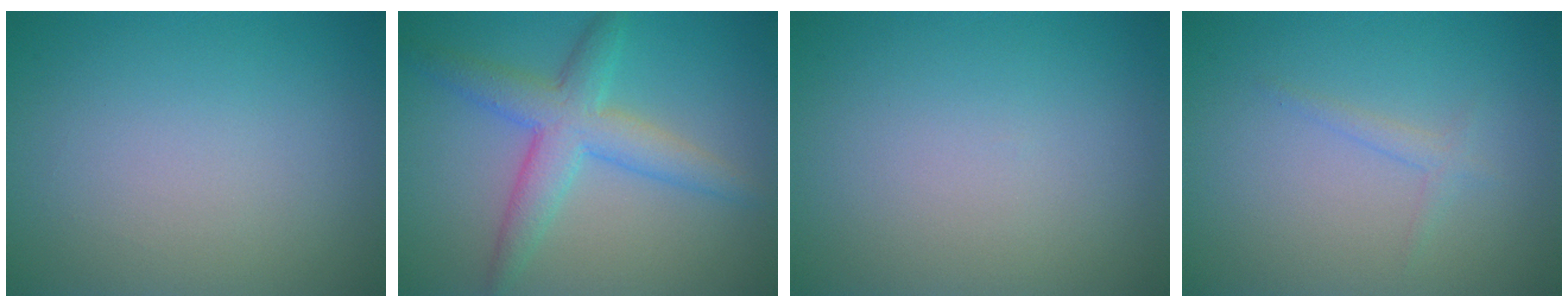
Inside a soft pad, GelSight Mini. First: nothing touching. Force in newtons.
{"total": 4.9, "press": 4.9, "slide": 0.1}
{"total": 0.0}
{"total": 1.0, "press": 1.0, "slide": 0.1}